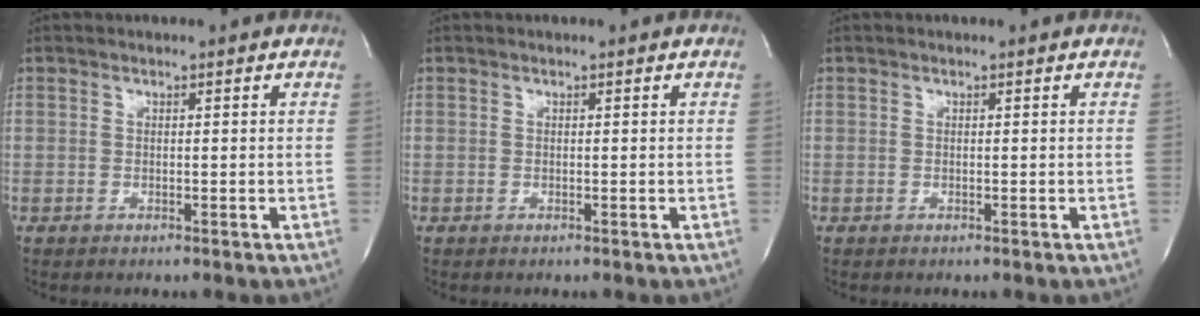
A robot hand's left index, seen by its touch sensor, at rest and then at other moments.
{"total": 0.0}
{"total": 0.0}